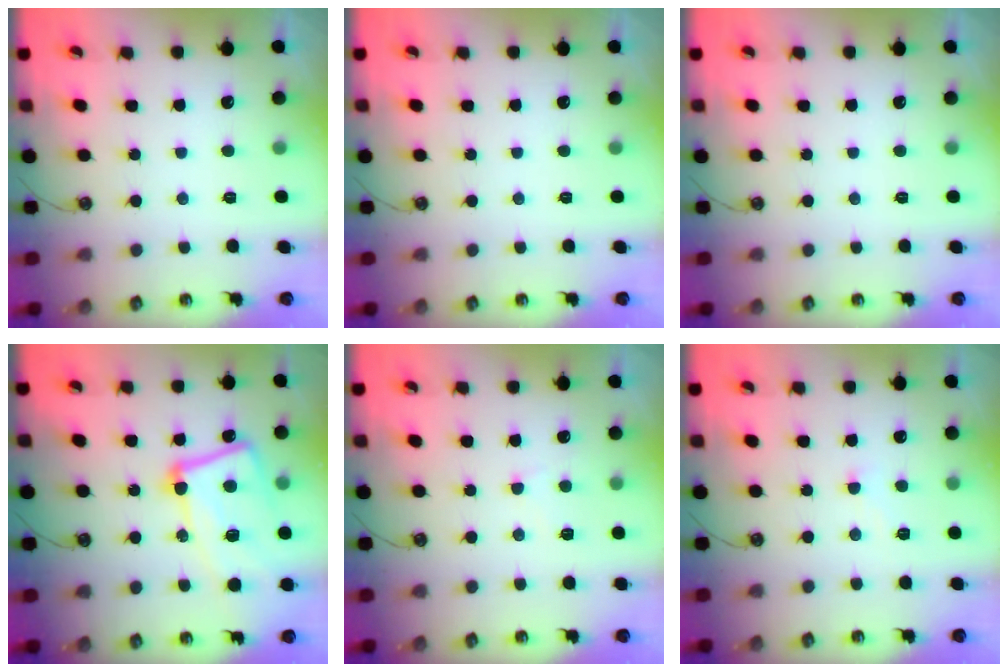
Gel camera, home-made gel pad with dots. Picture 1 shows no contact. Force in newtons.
{"total": 0.0}
{"total": 0.0}
{"total": 19.1, "press": 18.9, "slide": 2.5}
{"total": 4.2, "press": 4.2, "slide": 0.4}
{"total": 2.6, "press": 2.5, "slide": 0.6}